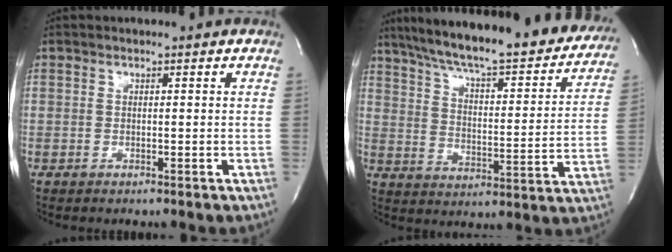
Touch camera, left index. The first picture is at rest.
{"total": 29.2, "force": [24.8, 5.4, 14.3], "torque": [-0.232, -0.035, 0.323]}